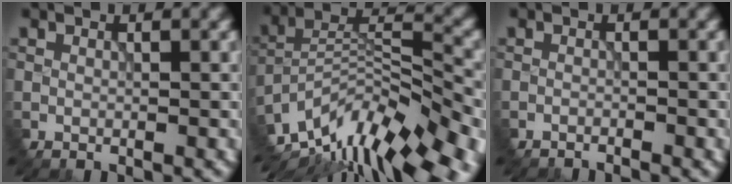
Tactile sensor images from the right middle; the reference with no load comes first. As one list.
[{"total": 13.7, "force": [-10.6, 4.0, 7.8], "torque": [-0.154, 0.016, -0.166]}, {"total": 2.1, "force": [-2.0, 0.0, 0.4], "torque": [-0.013, 0.006, -0.036]}]